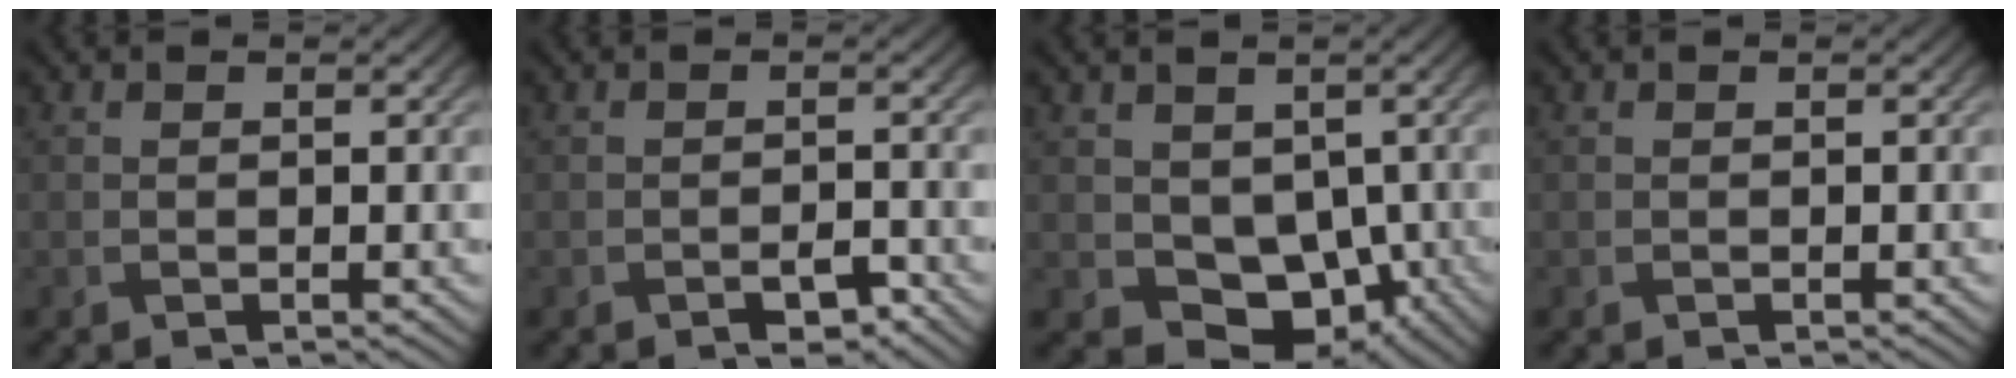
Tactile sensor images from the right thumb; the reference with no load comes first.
{"total": 2.3, "force": [-1.4, 0.9, 1.5], "torque": [-0.020, 0.001, -0.023]}
{"total": 7.0, "force": [-0.3, 5.4, 4.4], "torque": [-0.089, -0.026, -0.001]}
{"total": 0.0}